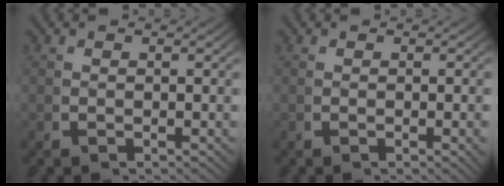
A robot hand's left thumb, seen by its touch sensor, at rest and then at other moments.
{"total": 0.8, "force": [0.0, 0.1, 0.8], "torque": [-0.016, 0.002, -0.001]}